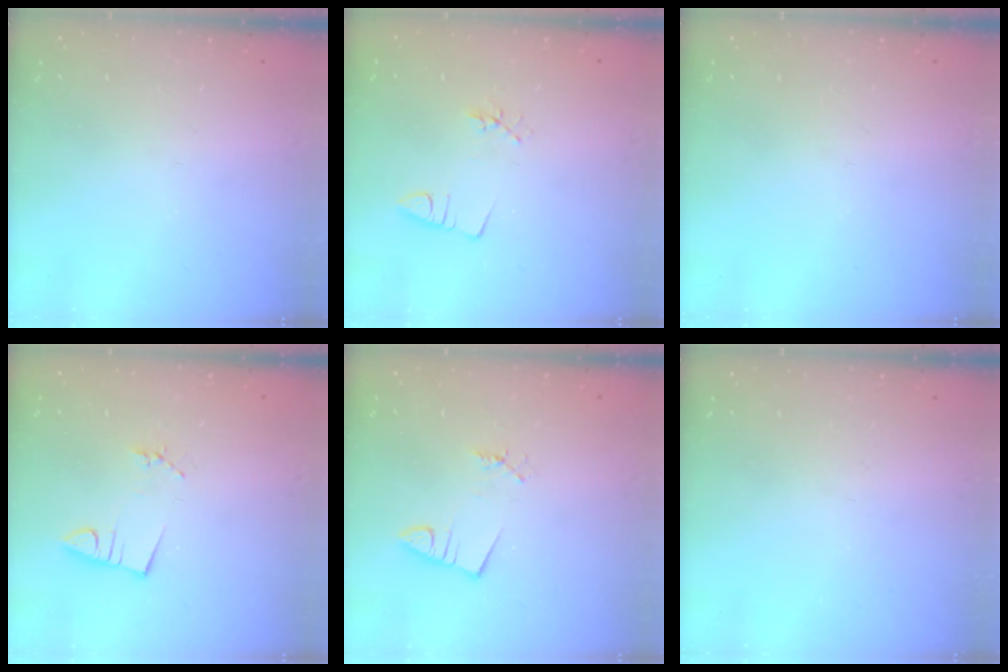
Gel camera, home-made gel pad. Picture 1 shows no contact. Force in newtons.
{"total": 2.2, "press": 1.7, "slide": 1.4}
{"total": 0.0}
{"total": 2.9, "press": 1.4, "slide": 2.5}
{"total": 1.0, "press": 1.0, "slide": 0.0}
{"total": 0.0}